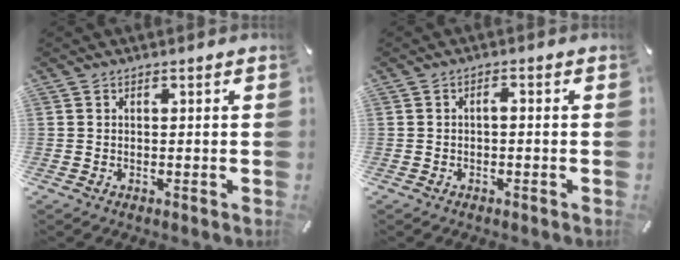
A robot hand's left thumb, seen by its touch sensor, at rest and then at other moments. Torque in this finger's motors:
{"motor_torque": [0.35, 0.21, 0.18, 0.21, 0.00]}